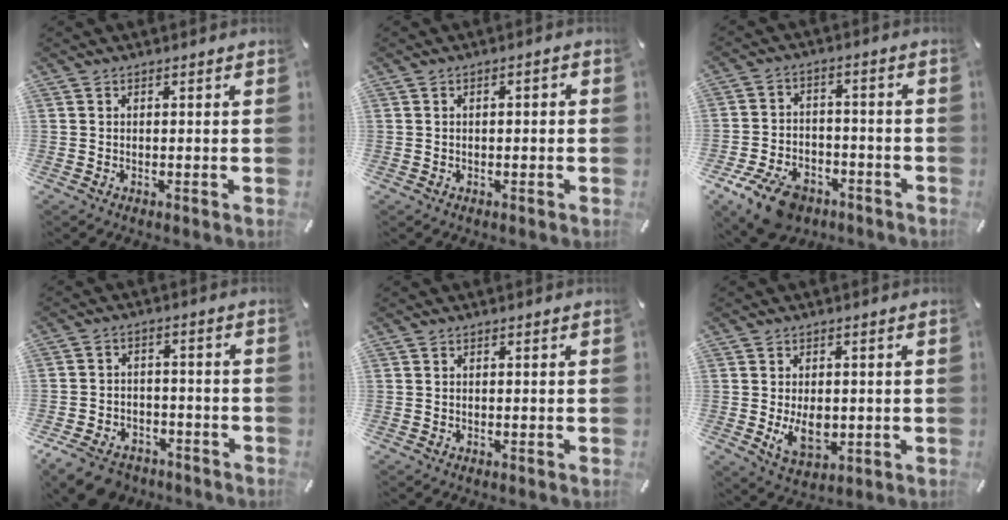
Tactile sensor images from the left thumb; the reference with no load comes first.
{"total": 1.5, "force": [-0.6, 0.6, 1.2], "torque": [-0.021, 0.004, -0.011]}
{"total": 10.8, "force": [-7.0, 6.2, 5.5], "torque": [-0.100, 0.045, -0.123]}
{"total": 8.7, "force": [-6.4, 4.8, 3.4], "torque": [-0.070, 0.034, -0.120]}
{"total": 0.0}
{"total": 7.3, "force": [-0.6, 5.0, 5.3], "torque": [-0.093, -0.009, -0.011]}